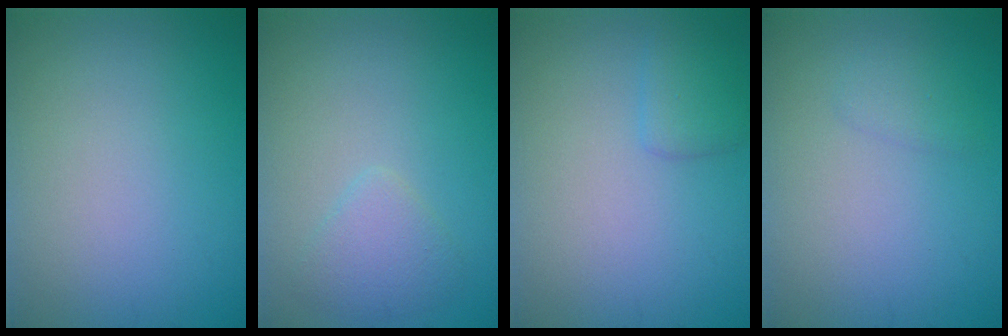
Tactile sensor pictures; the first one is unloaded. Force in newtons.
{"total": 2.0, "press": 2.0, "slide": 0.2}
{"total": 1.6, "press": 1.6, "slide": 0.0}
{"total": 1.0, "press": 1.0, "slide": 0.1}